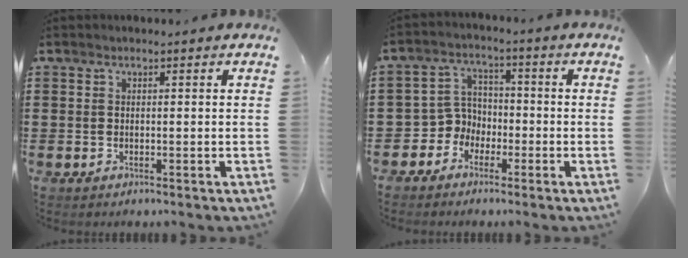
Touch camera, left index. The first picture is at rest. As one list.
[{"total": 4.9, "force": [-2.4, 4.2, 0.8], "torque": [-0.046, 0.001, -0.056]}]